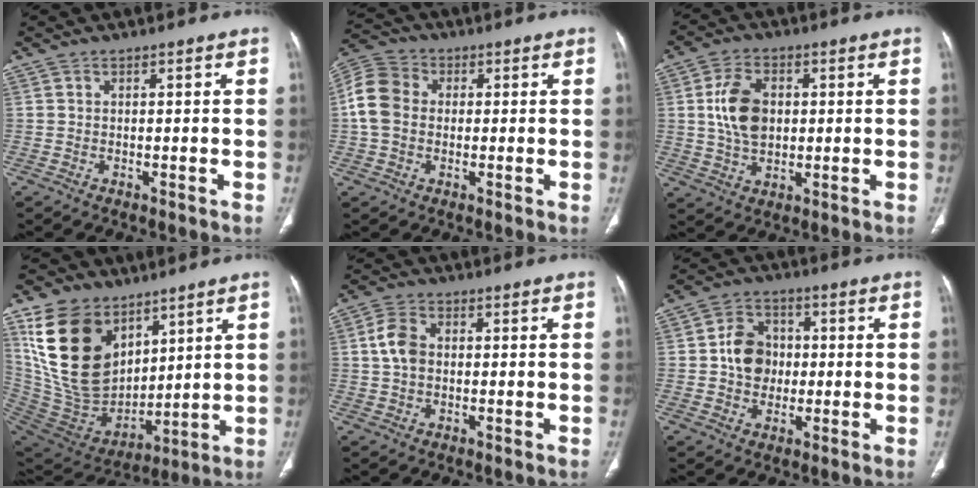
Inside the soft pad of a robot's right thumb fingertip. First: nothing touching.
{"total": 8.5, "force": [0.2, 6.8, 5.2], "torque": [-0.104, 0.023, -0.008]}
{"total": 9.5, "force": [1.2, 6.3, 6.9], "torque": [-0.117, -0.001, 0.026]}
{"total": 21.7, "force": [10.3, 14.4, 12.7], "torque": [-0.214, -0.042, 0.214]}
{"total": 5.2, "force": [0.4, 3.6, 3.7], "torque": [-0.074, 0.011, 0.006]}
{"total": 8.4, "force": [0.0, 7.1, 4.6], "torque": [-0.047, 0.015, -0.006]}